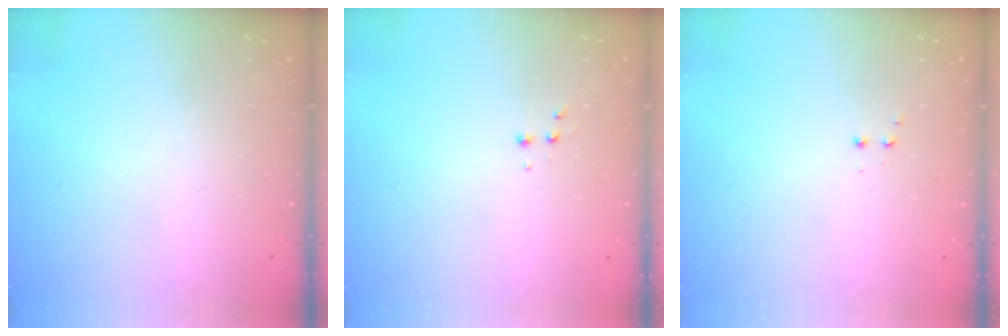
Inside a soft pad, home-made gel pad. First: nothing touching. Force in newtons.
{"total": 1.9, "press": 1.9, "slide": 0.2}
{"total": 1.2, "press": 1.1, "slide": 0.5}